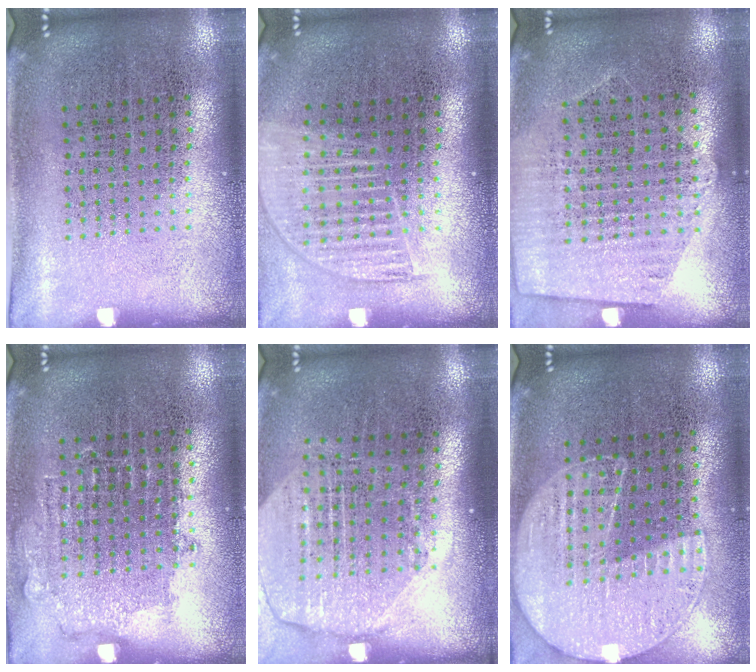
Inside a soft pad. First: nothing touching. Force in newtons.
{"total": 1.4, "press": 1.3, "slide": 0.5}
{"total": 1.1, "press": 1.0, "slide": 0.5}
{"total": 0.8, "press": 0.8, "slide": 0.3}
{"total": 1.9, "press": 1.7, "slide": 0.9}
{"total": 1.1, "press": 1.1, "slide": 0.4}